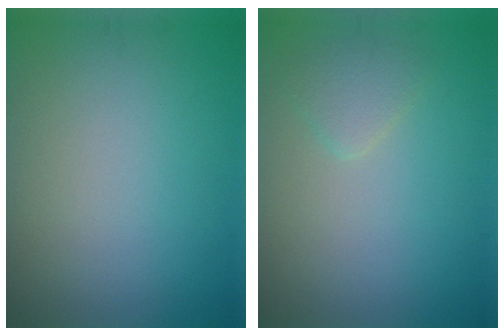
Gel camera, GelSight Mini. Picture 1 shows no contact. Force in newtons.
{"total": 1.5, "press": 1.5, "slide": 0.1}